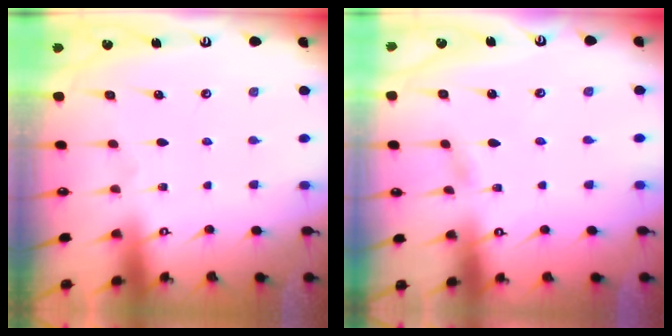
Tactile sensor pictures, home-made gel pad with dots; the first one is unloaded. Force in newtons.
{"total": 1.8, "press": 1.8, "slide": 0.2}